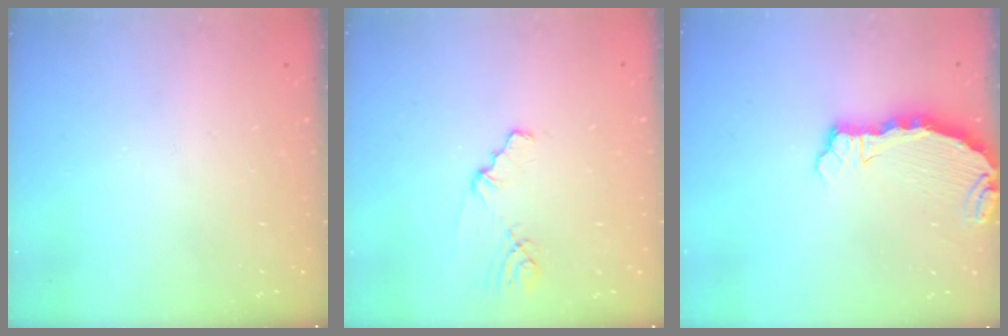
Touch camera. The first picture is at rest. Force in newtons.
{"total": 1.8, "press": 1.8, "slide": 0.3}
{"total": 4.8, "press": 4.8, "slide": 0.3}